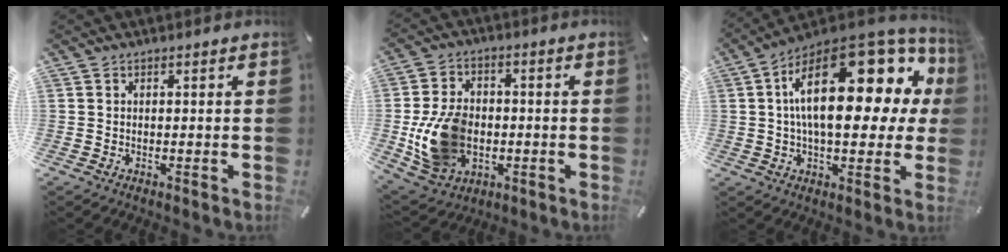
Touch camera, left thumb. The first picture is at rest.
{"total": 14.8, "force": [-2.2, 11.2, 9.5], "torque": [-0.195, 0.013, -0.035]}
{"total": 26.4, "force": [7.1, 13.2, 21.8], "torque": [-0.354, -0.043, 0.117]}